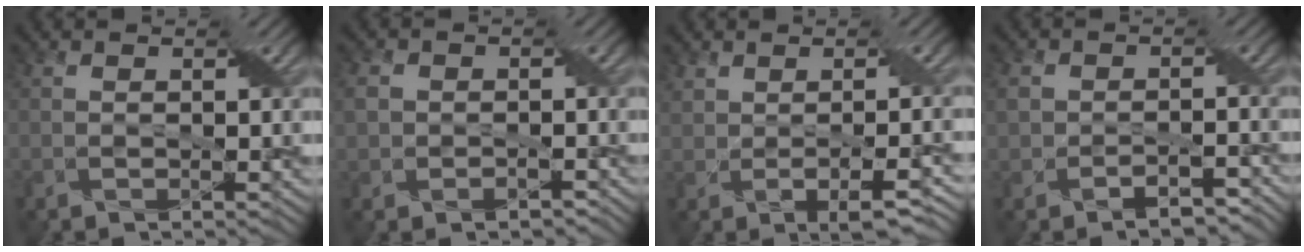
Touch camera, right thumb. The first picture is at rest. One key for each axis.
{"total": 3.8, "fx": -0.7, "fy": 3.2, "fz": 1.9, "tx": -0.048, "ty": -0.005, "tz": -0.010}
{"total": 5.3, "fx": -0.4, "fy": 2.3, "fz": 4.7, "tx": -0.085, "ty": -0.002, "tz": 0.000}
{"total": 4.6, "fx": -2.6, "fy": 3.0, "fz": 2.4, "tx": -0.037, "ty": -0.011, "tz": -0.046}